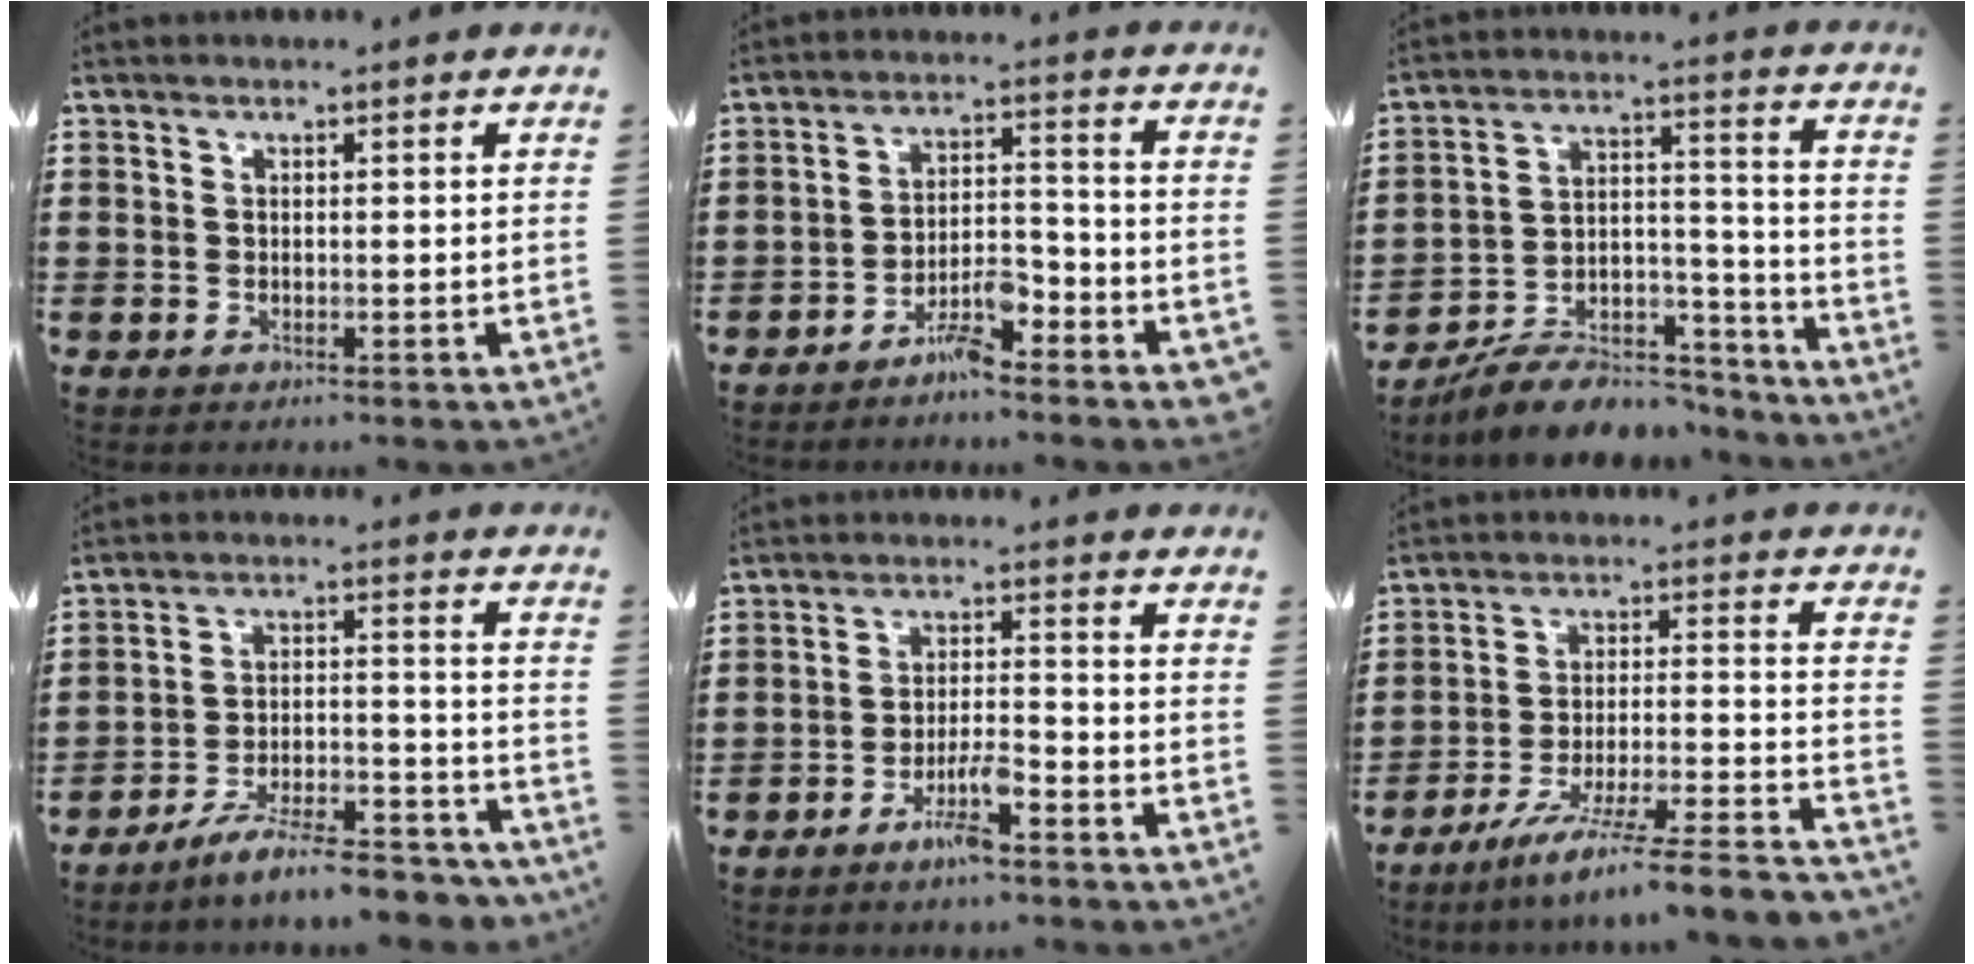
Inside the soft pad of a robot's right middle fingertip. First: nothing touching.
{"total": 5.9, "force": [-4.7, 1.1, 3.3], "torque": [-0.066, 0.009, -0.092]}
{"total": 8.7, "force": [-7.7, 2.9, 2.7], "torque": [-0.043, 0.028, -0.146]}
{"total": 8.9, "force": [-7.9, 0.4, 3.9], "torque": [-0.064, 0.012, -0.151]}
{"total": 5.2, "force": [-3.5, 0.7, 3.8], "torque": [-0.082, -0.002, -0.068]}
{"total": 8.6, "force": [-7.1, -0.7, 4.8], "torque": [-0.082, -0.012, -0.142]}